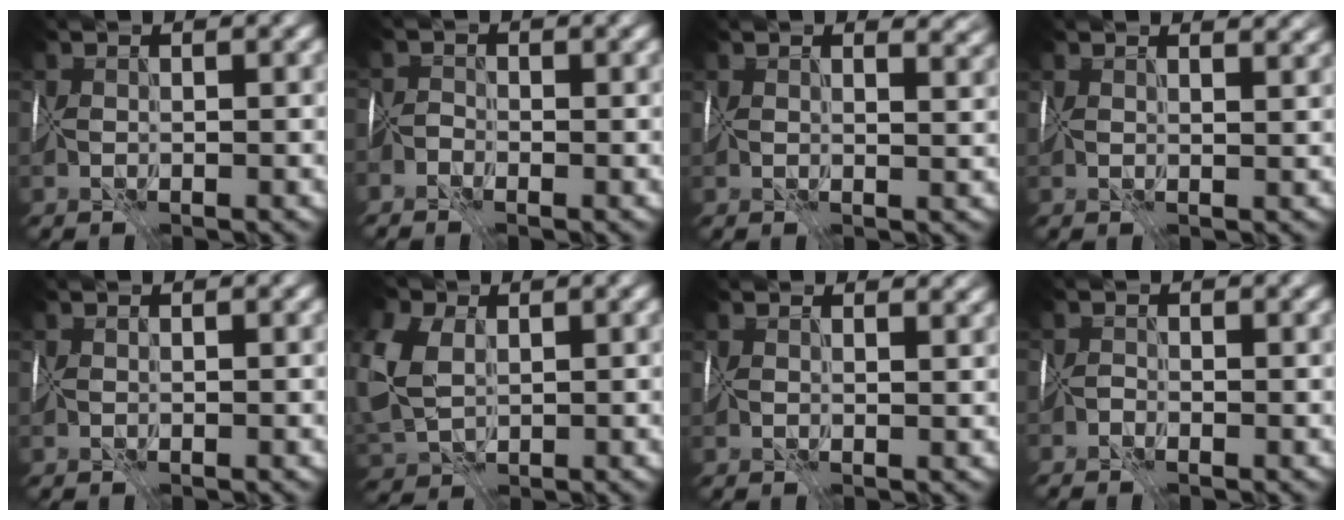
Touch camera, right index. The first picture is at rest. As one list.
[{"total": 1.0, "force": [-1.0, -0.2, 0.0], "torque": [0.002, 0.006, -0.026]}, {"total": 5.0, "force": [2.7, 2.7, 3.2], "torque": [-0.037, 0.007, 0.046]}, {"total": 4.5, "force": [2.9, 2.1, 2.7], "torque": [-0.032, 0.012, 0.048]}, {"total": 0.0}, {"total": 7.6, "force": [1.5, 5.7, 4.9], "torque": [-0.129, 0.006, 0.030]}, {"total": 3.1, "force": [1.9, 1.9, 1.6], "torque": [-0.022, 0.004, 0.031]}, {"total": 1.0, "force": [-0.5, -0.8, -0.5], "torque": [0.007, 0.006, -0.012]}]